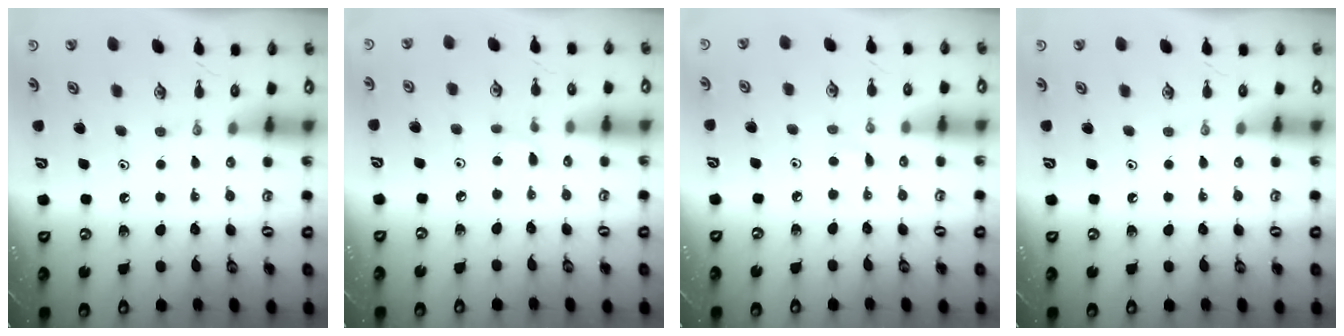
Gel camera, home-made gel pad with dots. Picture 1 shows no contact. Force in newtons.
{"total": 1.6, "press": 1.5, "slide": 0.2}
{"total": 2.1, "press": 2.1, "slide": 0.3}
{"total": 0.0}